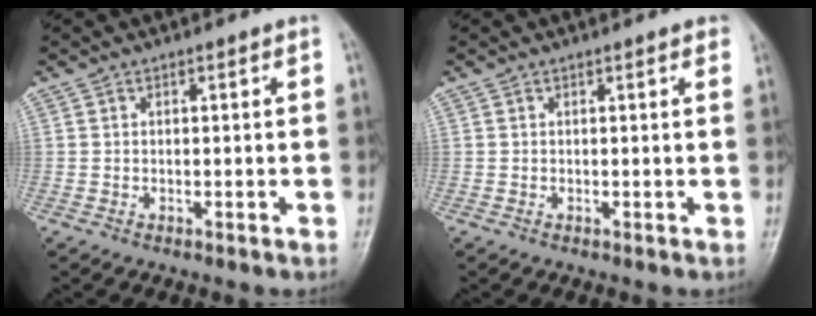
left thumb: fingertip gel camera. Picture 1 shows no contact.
{"total": 1.4, "force": [0.9, 0.4, 0.9], "torque": [-0.005, 0.003, 0.007]}